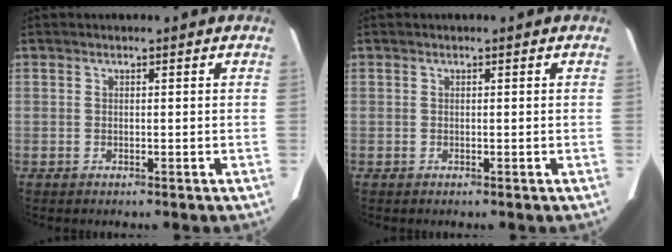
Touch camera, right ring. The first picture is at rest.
{"total": 0.0}